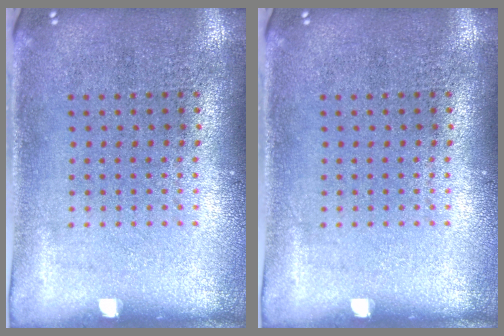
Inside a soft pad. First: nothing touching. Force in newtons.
{"total": 0.0}